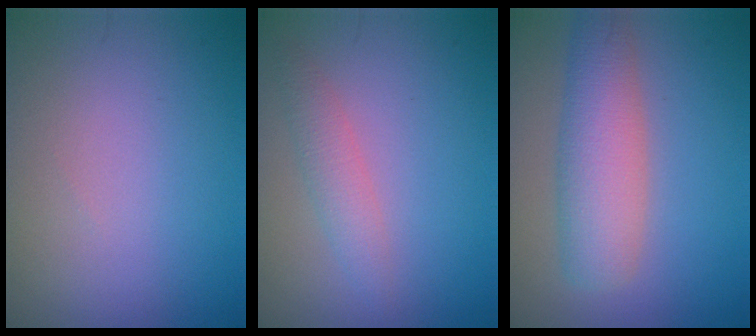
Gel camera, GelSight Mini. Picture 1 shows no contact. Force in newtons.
{"total": 1.8, "press": 1.8, "slide": 0.0}
{"total": 5.2, "press": 5.2, "slide": 0.2}